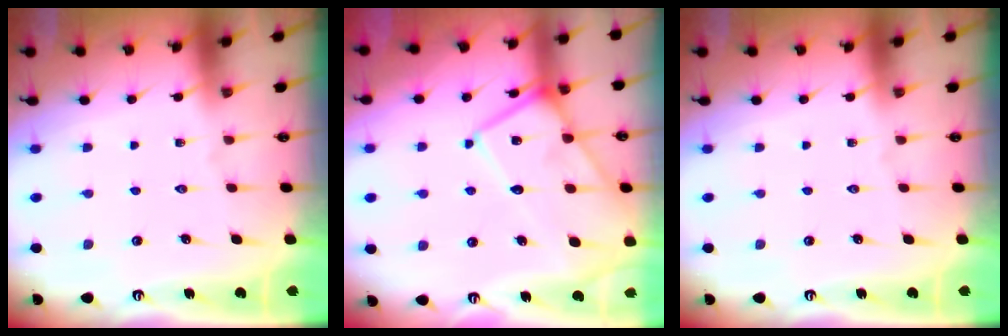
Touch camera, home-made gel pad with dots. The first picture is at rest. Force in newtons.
{"total": 13.6, "press": 13.6, "slide": 1.3}
{"total": 0.0}